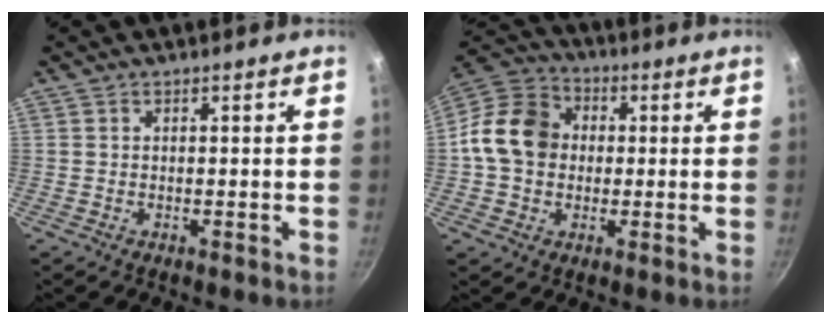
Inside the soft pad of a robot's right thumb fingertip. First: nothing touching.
{"total": 13.1, "force": [0.4, 10.9, 7.3], "torque": [-0.100, 0.025, -0.014]}